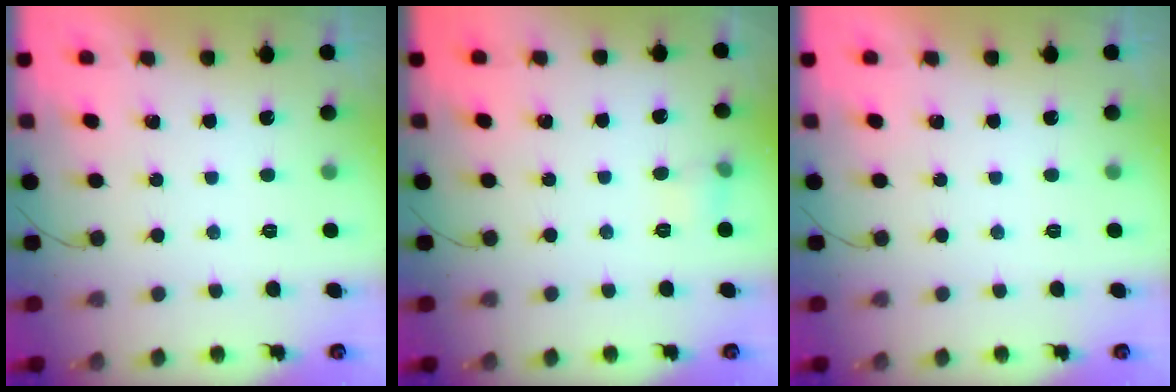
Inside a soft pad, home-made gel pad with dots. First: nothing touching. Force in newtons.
{"total": 4.5, "press": 4.3, "slide": 1.4}
{"total": 0.0}